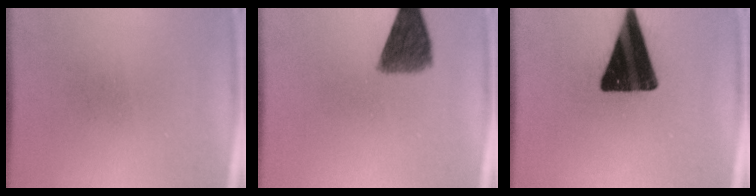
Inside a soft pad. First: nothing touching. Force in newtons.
{"total": 7.6}
{"total": 18.0}